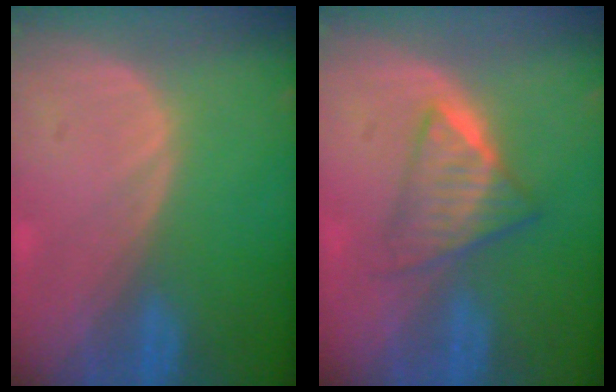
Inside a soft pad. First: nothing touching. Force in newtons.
{"total": 6.3, "press": 5.5, "slide": 3.1}